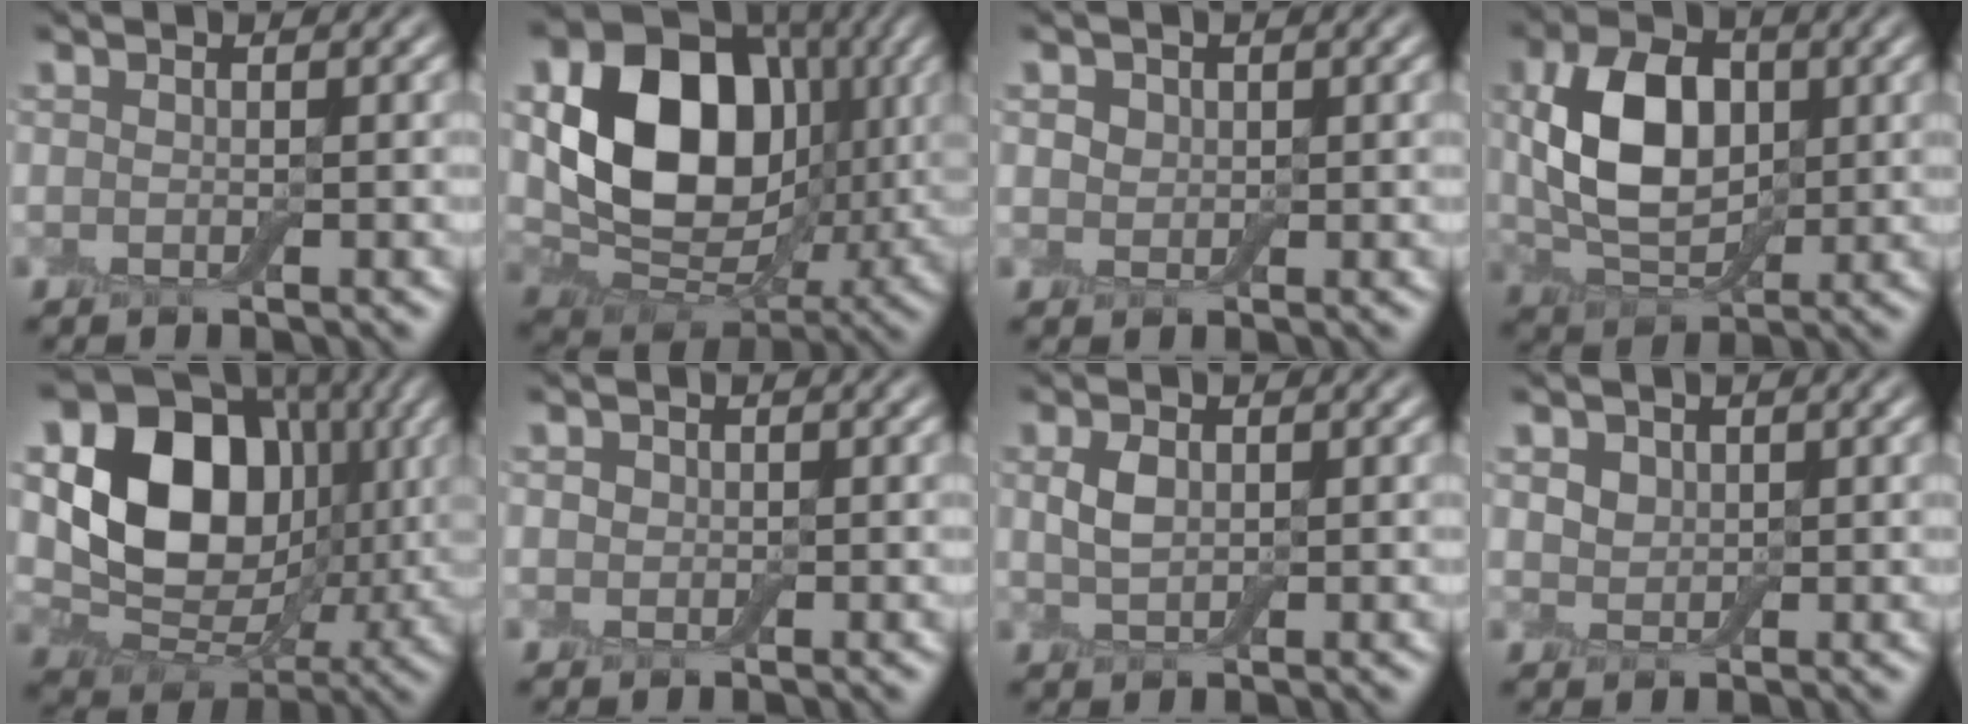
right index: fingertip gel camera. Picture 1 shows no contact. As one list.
[{"total": 13.1, "force": [2.3, 10.0, 8.1], "torque": [-0.145, -0.002, 0.036]}, {"total": 2.2, "force": [1.2, 1.6, 0.7], "torque": [-0.021, 0.008, 0.010]}, {"total": 7.5, "force": [1.3, 5.0, 5.5], "torque": [-0.112, 0.008, 0.026]}, {"total": 13.8, "force": [2.6, 10.9, 8.1], "torque": [-0.149, 0.004, 0.037]}, {"total": 0.7, "force": [0.2, 0.7, 0.0], "torque": [0.001, 0.003, -0.003]}, {"total": 1.6, "force": [0.6, 1.1, 1.0], "torque": [-0.031, 0.005, 0.011]}, {"total": 2.6, "force": [1.5, 1.8, 1.0], "torque": [-0.034, 0.010, 0.022]}]